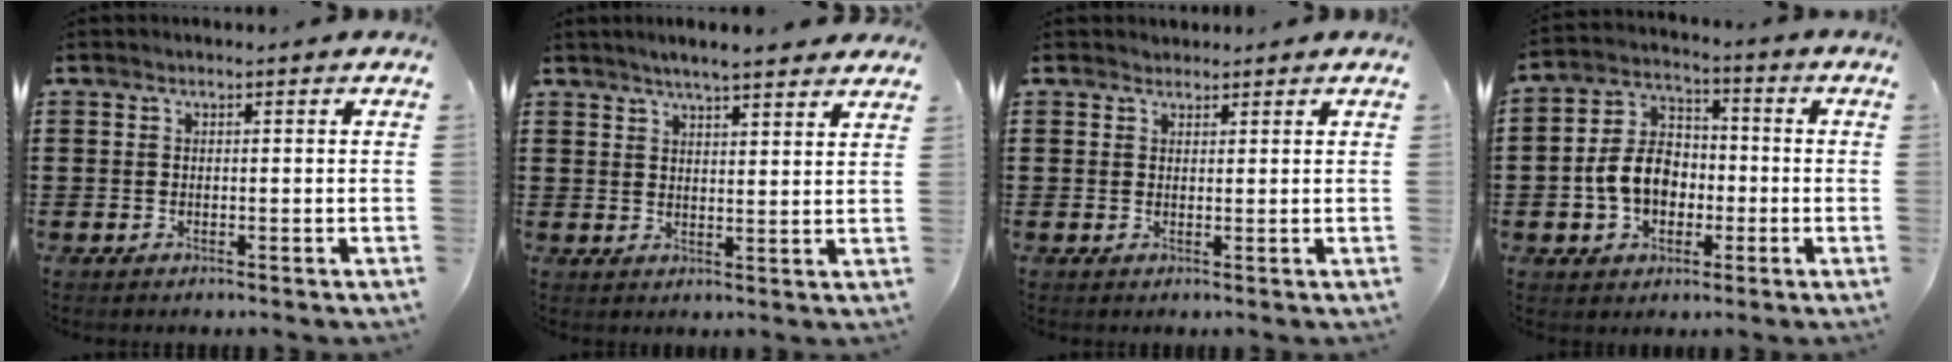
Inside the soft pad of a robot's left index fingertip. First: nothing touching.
{"total": 4.1, "force": [3.8, 0.1, 1.4], "torque": [-0.038, -0.007, 0.069]}
{"total": 1.2, "force": [1.1, 0.4, -0.1], "torque": [-0.001, 0.002, 0.022]}
{"total": 8.0, "force": [-1.7, 6.2, 4.7], "torque": [-0.122, 0.013, -0.037]}